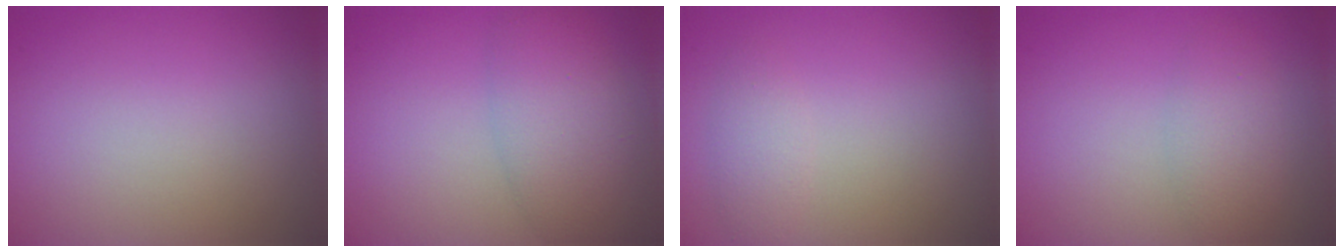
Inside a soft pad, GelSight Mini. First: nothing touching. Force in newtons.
{"total": 5.1, "press": 5.1, "slide": 0.0}
{"total": 1.6, "press": 1.6, "slide": 0.1}
{"total": 2.6, "press": 2.6, "slide": 0.2}